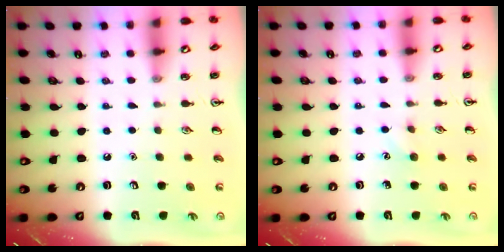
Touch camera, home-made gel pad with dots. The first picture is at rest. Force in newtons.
{"total": 4.6, "press": 4.4, "slide": 1.4}